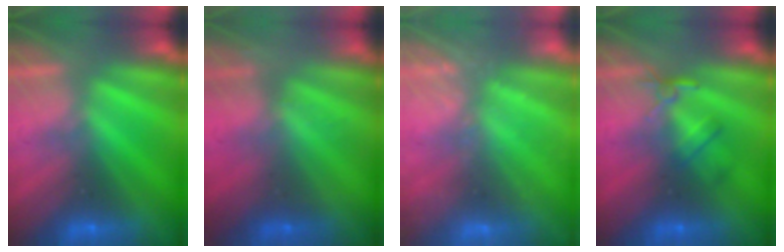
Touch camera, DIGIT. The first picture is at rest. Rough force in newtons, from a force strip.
{"total": 2.3}
{"total": 2.5}
{"total": 2.4}